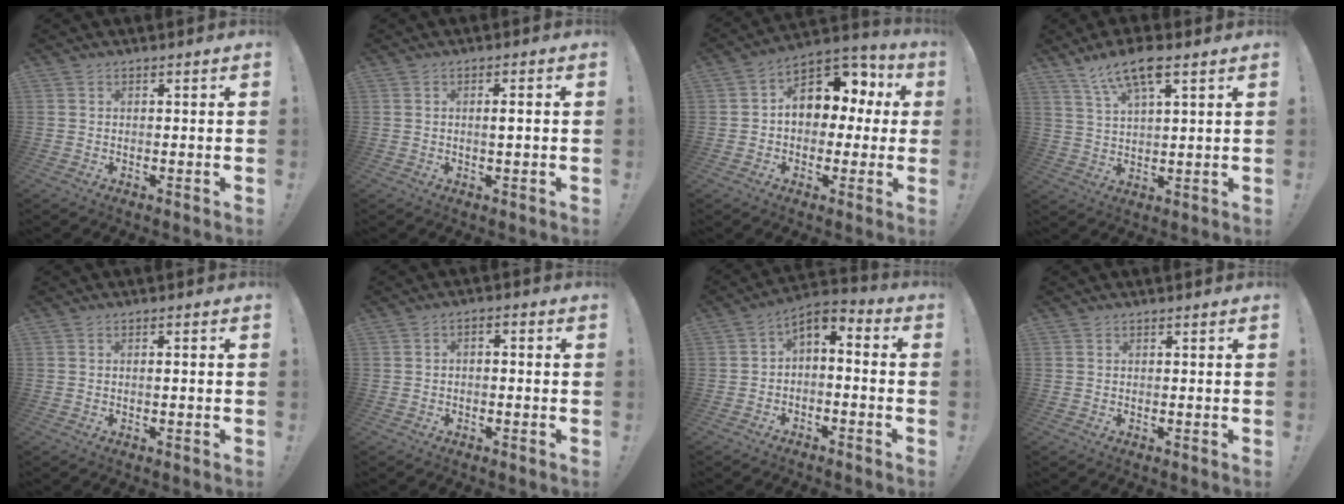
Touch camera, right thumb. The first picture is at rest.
{"total": 2.1, "force": [0.4, 0.0, 2.1], "torque": [-0.024, -0.005, 0.001]}
{"total": 12.7, "force": [2.9, 9.7, 7.6], "torque": [-0.100, -0.011, 0.056]}
{"total": 10.0, "force": [6.5, 3.0, 7.0], "torque": [-0.125, -0.027, 0.117]}
{"total": 0.9, "force": [0.0, -0.4, 0.8], "torque": [-0.008, -0.005, -0.003]}
{"total": 2.4, "force": [-1.9, 0.8, 1.2], "torque": [-0.019, 0.010, -0.034]}
{"total": 3.8, "force": [-1.9, 2.1, 2.6], "torque": [-0.042, 0.012, -0.032]}
{"total": 0.0}